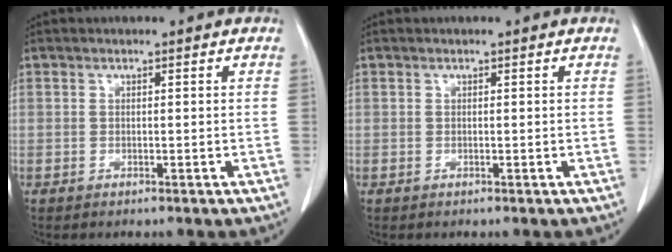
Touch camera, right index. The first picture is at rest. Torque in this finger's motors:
{"motor_torque": [0.00, 0.00, 0.00, 0.00]}